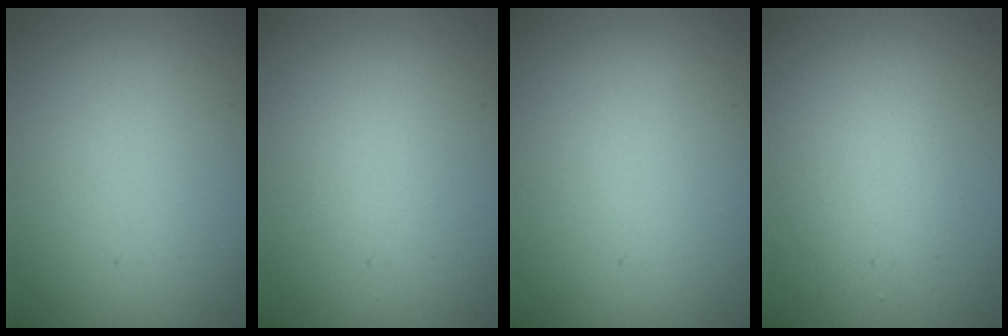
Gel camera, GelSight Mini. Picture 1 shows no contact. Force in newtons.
{"total": 0.5, "press": 0.5, "slide": 0.0}
{"total": 0.0}
{"total": 1.8, "press": 1.8, "slide": 0.1}